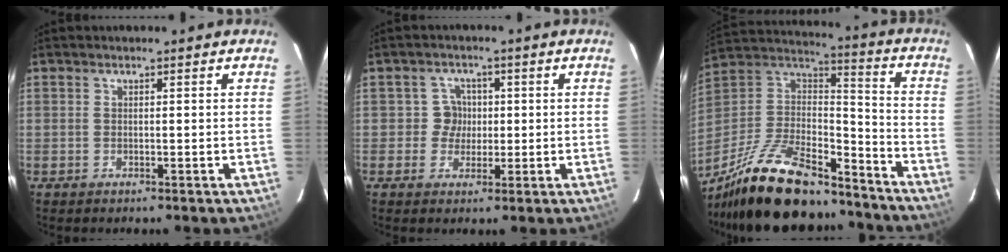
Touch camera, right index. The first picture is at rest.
{"total": 3.4, "force": [-0.1, 3.4, -0.2], "torque": [0.013, 0.015, -0.005]}
{"total": 27.3, "force": [-21.1, 9.1, 14.6], "torque": [-0.292, -0.008, -0.334]}